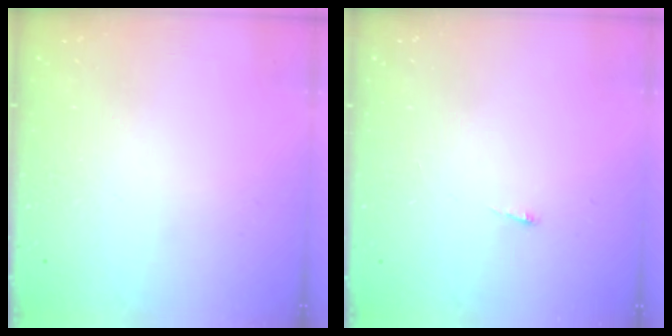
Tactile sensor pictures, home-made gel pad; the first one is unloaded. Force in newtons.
{"total": 2.6, "press": 2.5, "slide": 0.3}